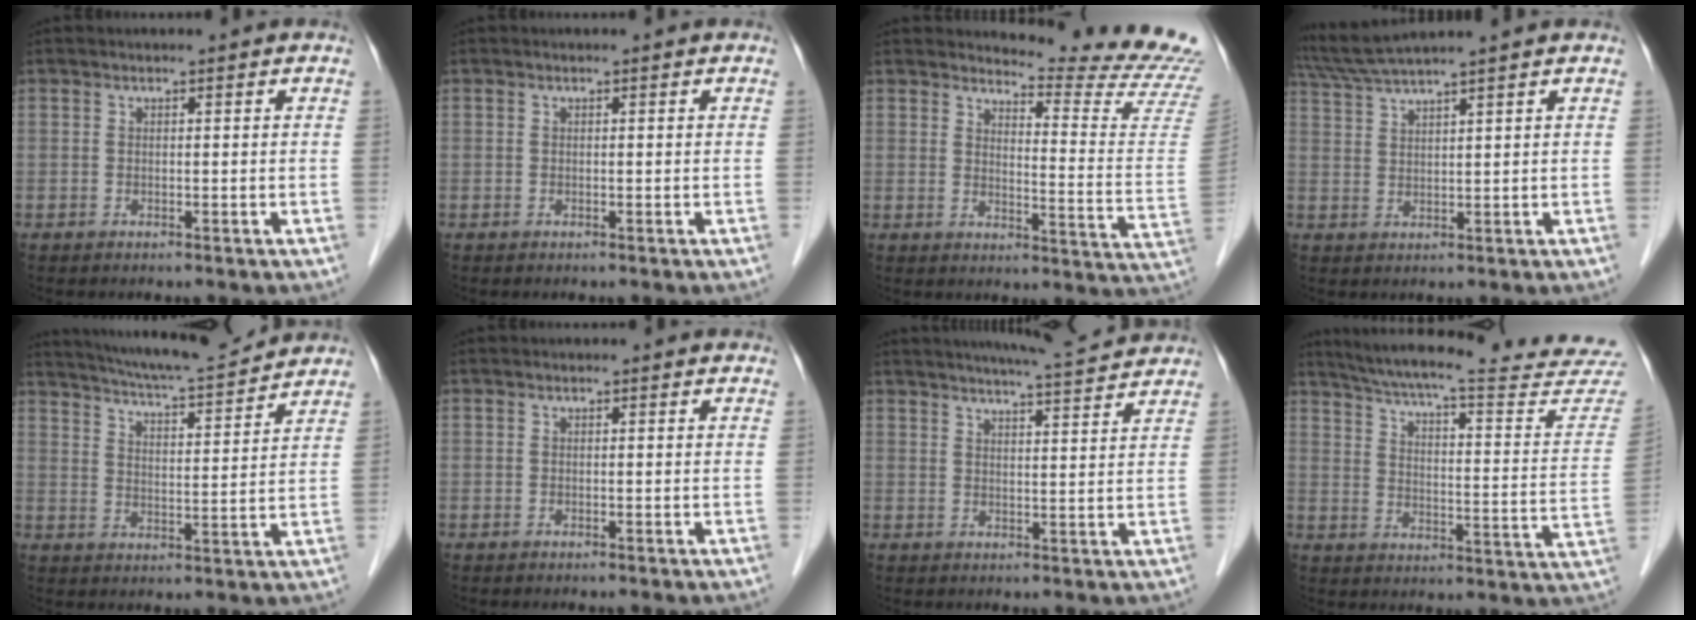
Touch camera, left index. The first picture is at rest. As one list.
[{"total": 0.0}, {"total": 14.6, "force": [14.3, -2.1, 1.6], "torque": [-0.025, -0.141, 0.155]}, {"total": 7.0, "force": [6.1, -1.7, 2.9], "torque": [-0.057, 0.021, 0.118]}, {"total": 14.0, "force": [13.0, 0.7, 5.0], "torque": [-0.093, 0.002, 0.194]}, {"total": 0.0}, {"total": 9.7, "force": [9.1, -0.1, 3.2], "torque": [-0.058, 0.007, 0.115]}, {"total": 29.4, "force": [27.1, 1.5, 11.1], "torque": [-0.171, -0.091, 0.336]}]